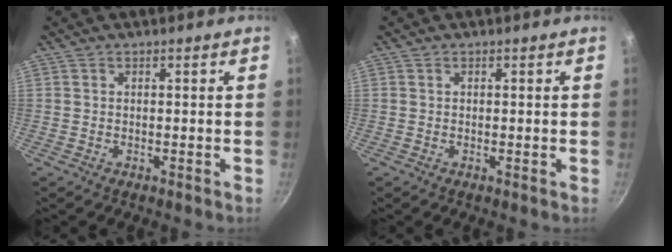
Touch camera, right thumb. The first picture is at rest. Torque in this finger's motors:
{"motor_torque": [-0.61, 0.08, -0.45, -0.01, 0.00]}